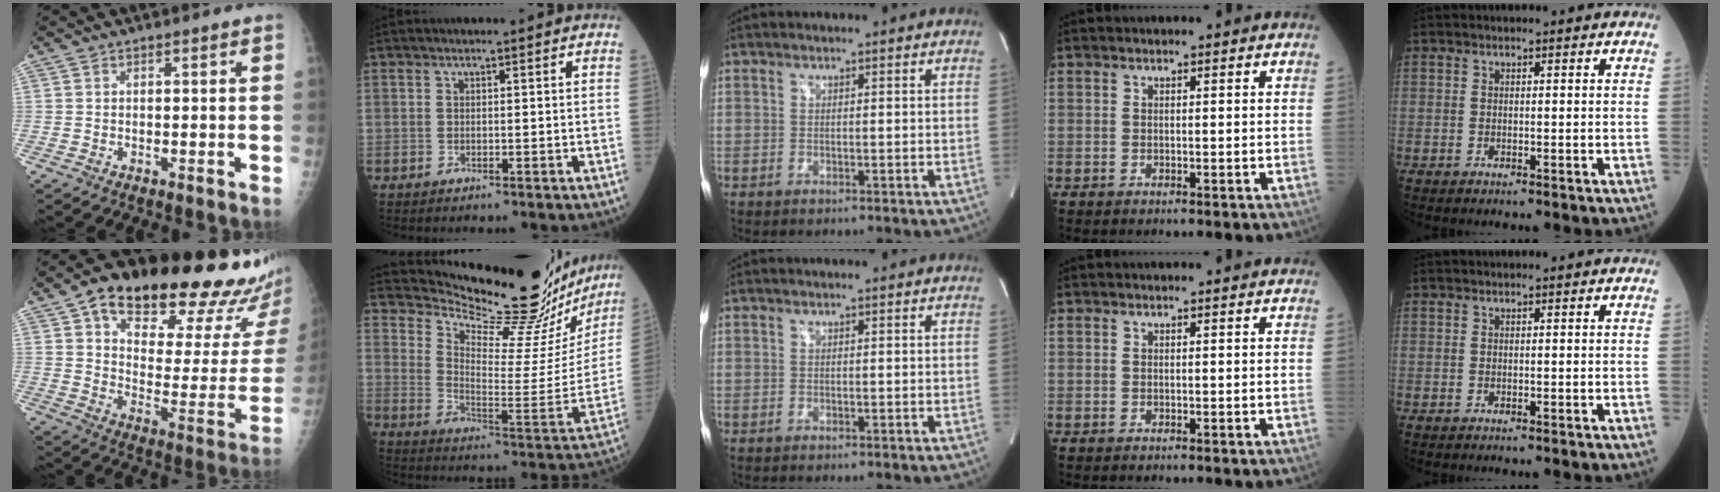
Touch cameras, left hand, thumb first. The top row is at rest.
{"thumb": {"total": 30.0, "force": [19.9, 11.0, 19.5], "torque": [-0.244, -0.054, 0.275]}, "index": {"total": 26.0, "force": [24.3, 2.3, 8.9], "torque": [-0.145, -0.121, 0.315]}}